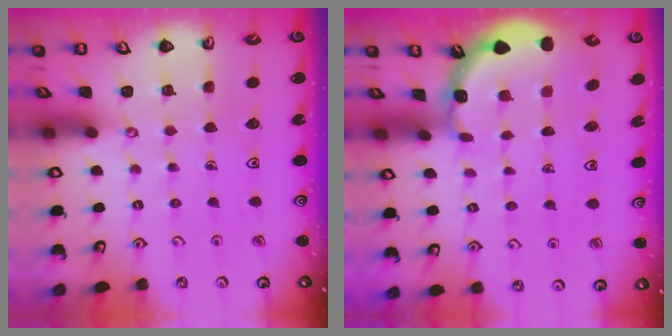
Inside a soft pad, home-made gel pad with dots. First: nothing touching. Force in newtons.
{"total": 2.3, "press": 2.3, "slide": 0.1}